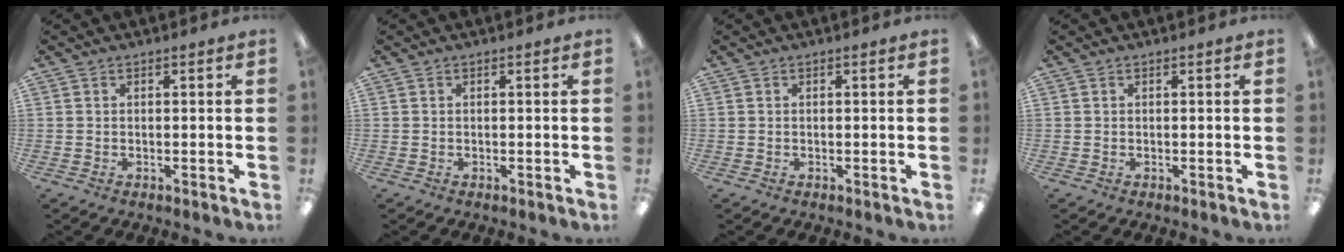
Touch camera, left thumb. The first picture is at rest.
{"total": 0.0}
{"total": 0.0}
{"total": 0.0}